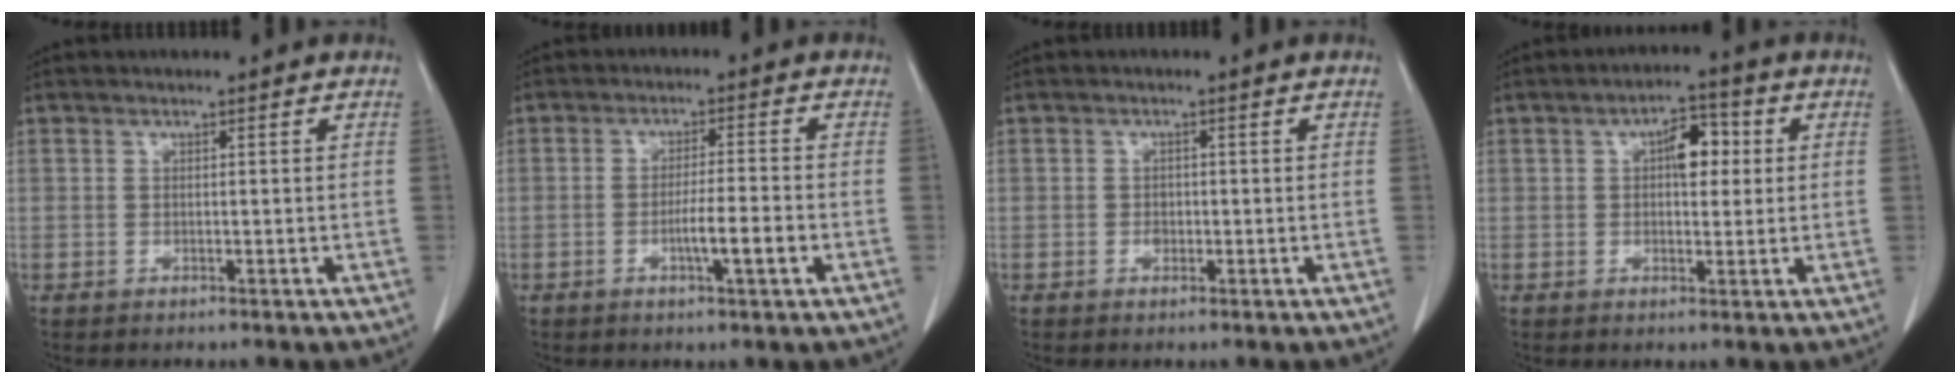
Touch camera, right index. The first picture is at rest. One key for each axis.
{"total": 5.3, "fx": -1.8, "fy": 0.2, "fz": 5.0, "tx": -0.080, "ty": -0.003, "tz": -0.030}
{"total": 1.3, "fx": -0.4, "fy": 1.0, "fz": 0.7, "tx": -0.008, "ty": 0.003, "tz": -0.004}
{"total": 5.6, "fx": 1.2, "fy": 2.7, "fz": 4.8, "tx": -0.069, "ty": 0.018, "tz": 0.016}